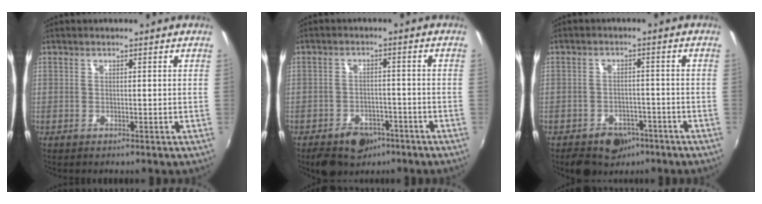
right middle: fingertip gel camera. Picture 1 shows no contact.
{"total": 8.7, "force": [-5.9, 5.5, 3.4], "torque": [-0.084, 0.010, -0.076]}
{"total": 7.8, "force": [-5.3, 5.2, 2.5], "torque": [-0.063, 0.015, -0.064]}